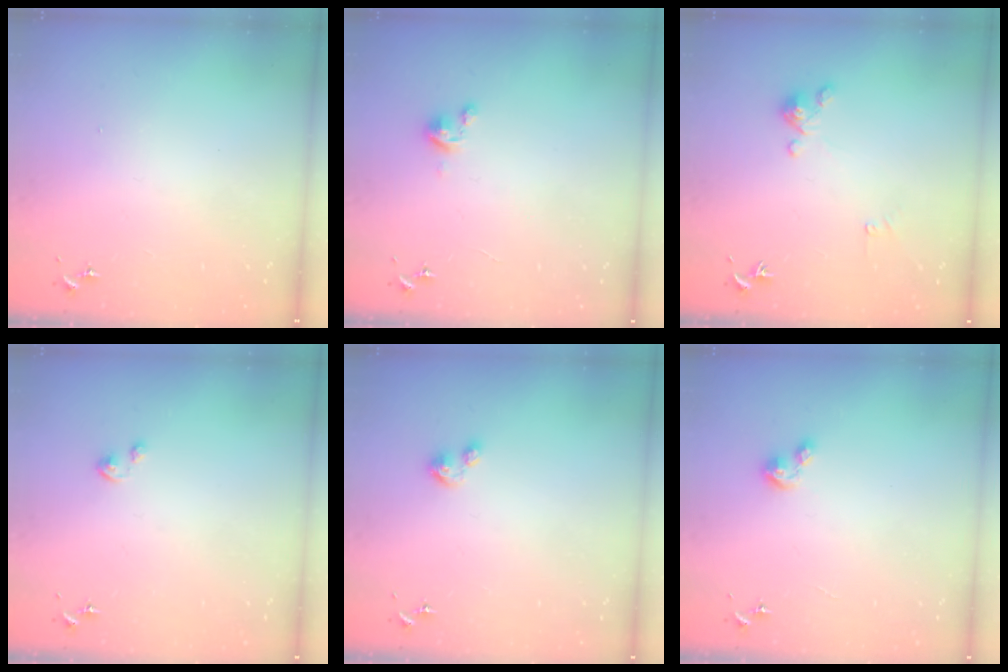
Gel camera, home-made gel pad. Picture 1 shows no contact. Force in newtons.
{"total": 2.8, "press": 2.8, "slide": 0.3}
{"total": 0.0}
{"total": 0.9, "press": 0.9, "slide": 0.1}
{"total": 3.8, "press": 3.8, "slide": 0.4}
{"total": 5.3, "press": 5.3, "slide": 0.3}